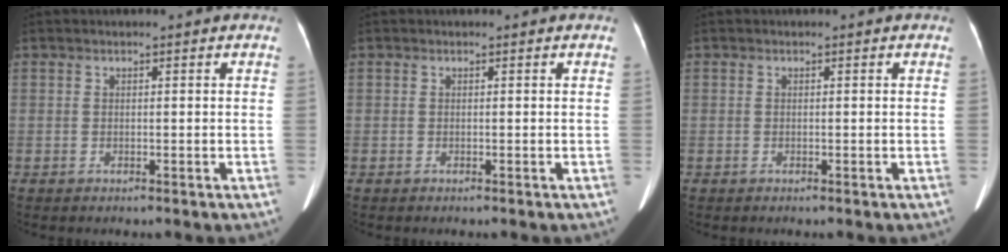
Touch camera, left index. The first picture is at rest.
{"total": 0.0}
{"total": 0.0}